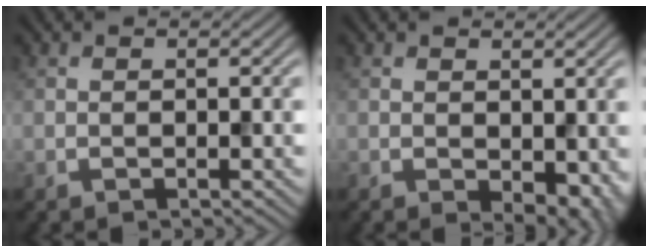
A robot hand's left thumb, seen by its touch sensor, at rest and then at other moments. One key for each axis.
{"total": 4.4, "fx": -0.8, "fy": 2.6, "fz": 3.4, "tx": -0.048, "ty": -0.019, "tz": -0.002}